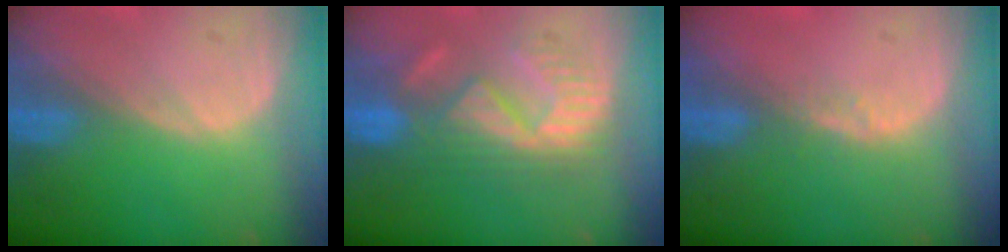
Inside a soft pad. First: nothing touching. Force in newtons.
{"total": 8.8, "press": 8.7, "slide": 1.5}
{"total": 1.9, "press": 1.4, "slide": 1.3}